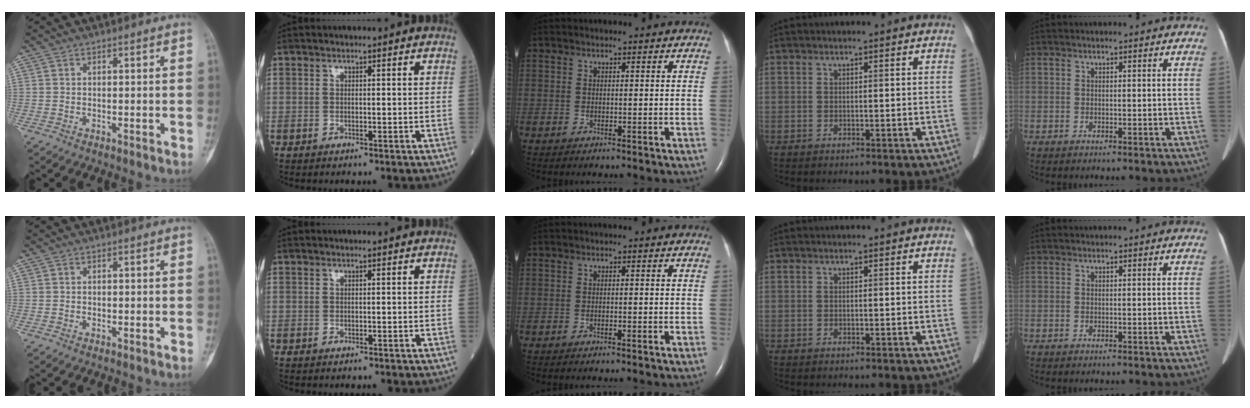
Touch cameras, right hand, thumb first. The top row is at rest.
{"thumb": {"total": 0.7, "force": [-0.1, 0.5, 0.4], "torque": [-0.007, 0.004, -0.002]}, "middle": {"total": 0.6, "force": [-0.3, 0.0, 0.5], "torque": [-0.013, 0.000, -0.001]}}